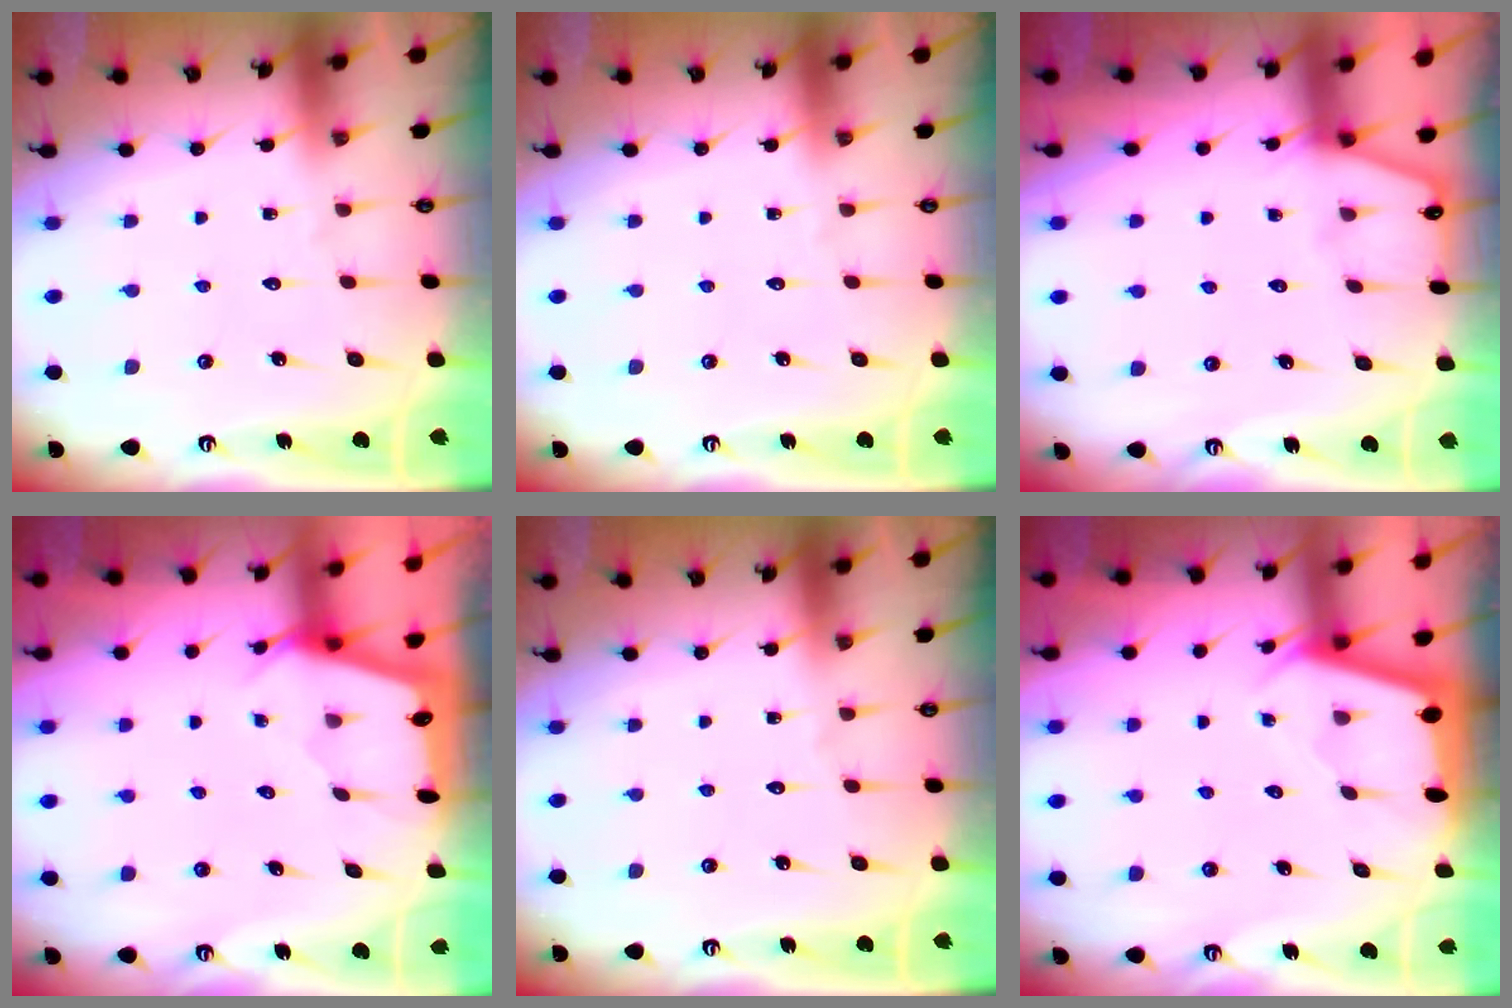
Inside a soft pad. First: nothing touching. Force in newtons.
{"total": 0.0}
{"total": 1.8, "press": 1.8, "slide": 0.3}
{"total": 2.3, "press": 2.3, "slide": 0.3}
{"total": 0.0}
{"total": 2.2, "press": 2.2, "slide": 0.1}